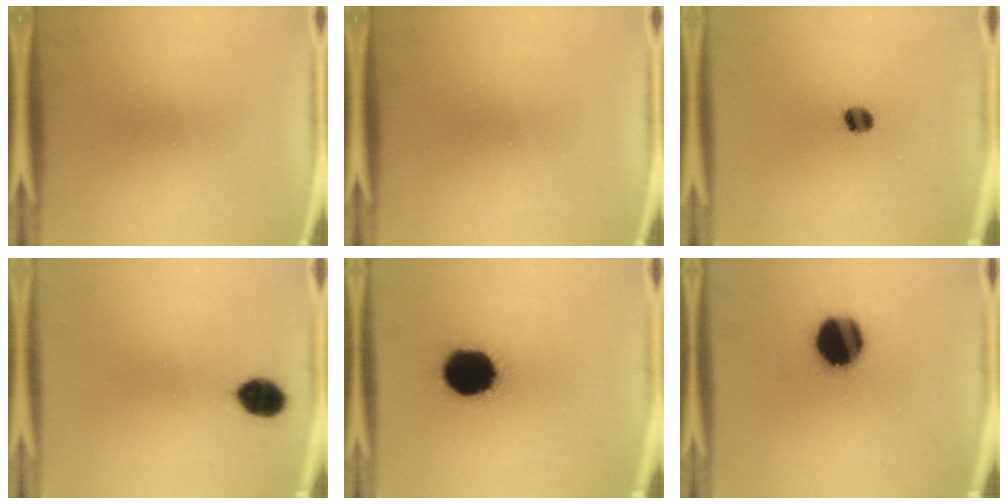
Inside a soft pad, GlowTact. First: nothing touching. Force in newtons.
{"total": 0.0}
{"total": 3.5}
{"total": 6.3}
{"total": 19.9}
{"total": 17.1}